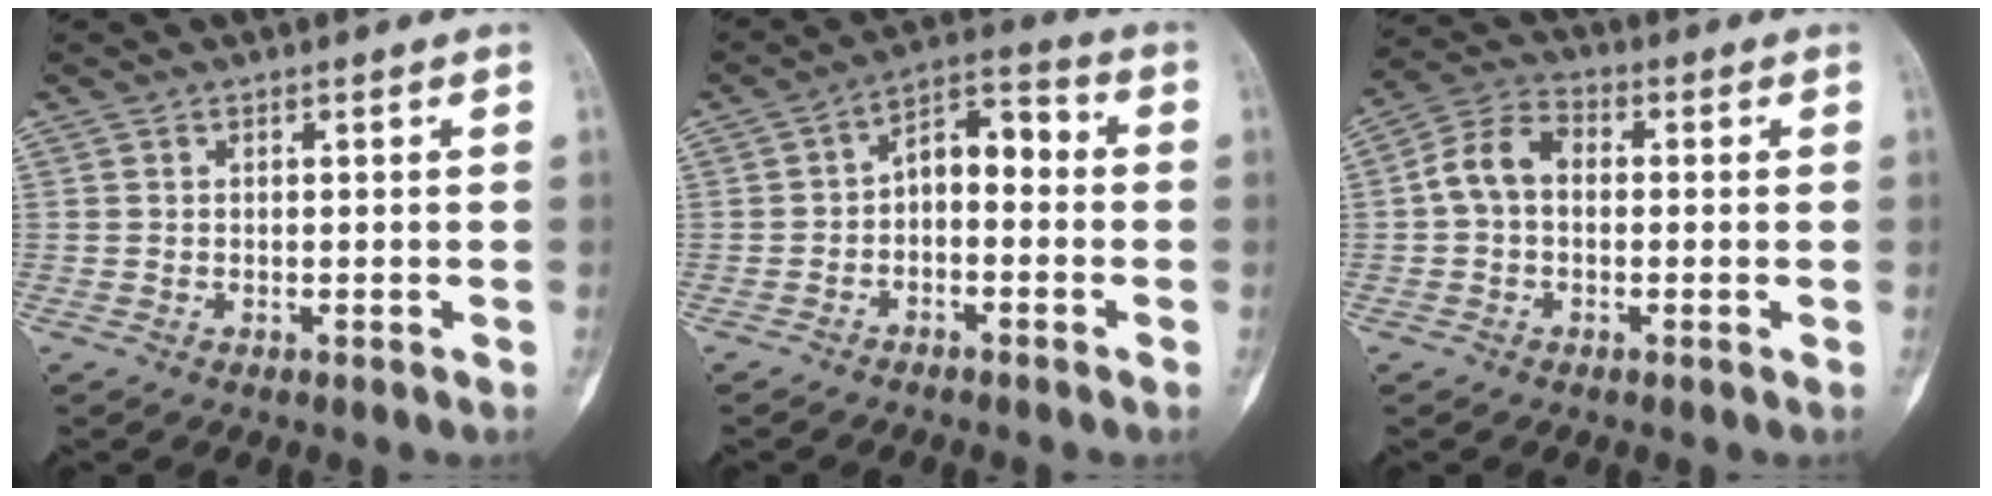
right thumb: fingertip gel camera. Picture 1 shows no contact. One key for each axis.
{"total": 7.9, "fx": -0.9, "fy": 4.6, "fz": 6.3, "tx": -0.081, "ty": 0.045, "tz": -0.029}
{"total": 7.3, "fx": 0.0, "fy": 5.2, "fz": 5.2, "tx": -0.092, "ty": 0.025, "tz": -0.012}